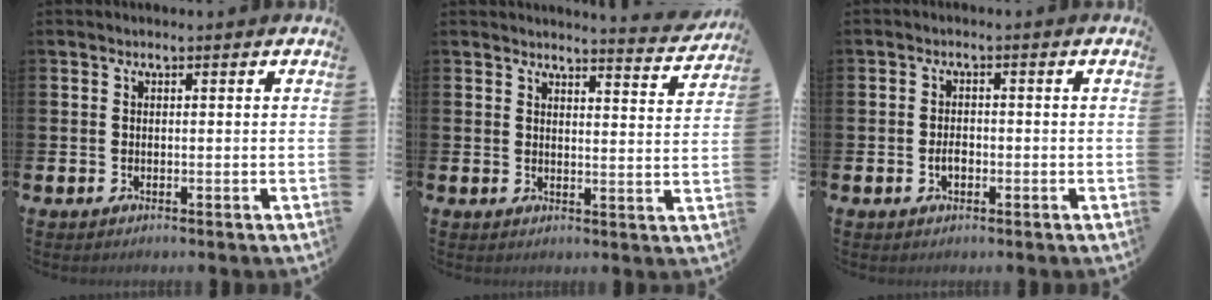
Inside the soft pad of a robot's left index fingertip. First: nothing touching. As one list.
[{"total": 3.8, "force": [3.8, -0.3, 0.4], "torque": [0.001, -0.034, 0.062]}, {"total": 1.9, "force": [-0.5, 1.2, 1.4], "torque": [-0.021, 0.001, -0.011]}]